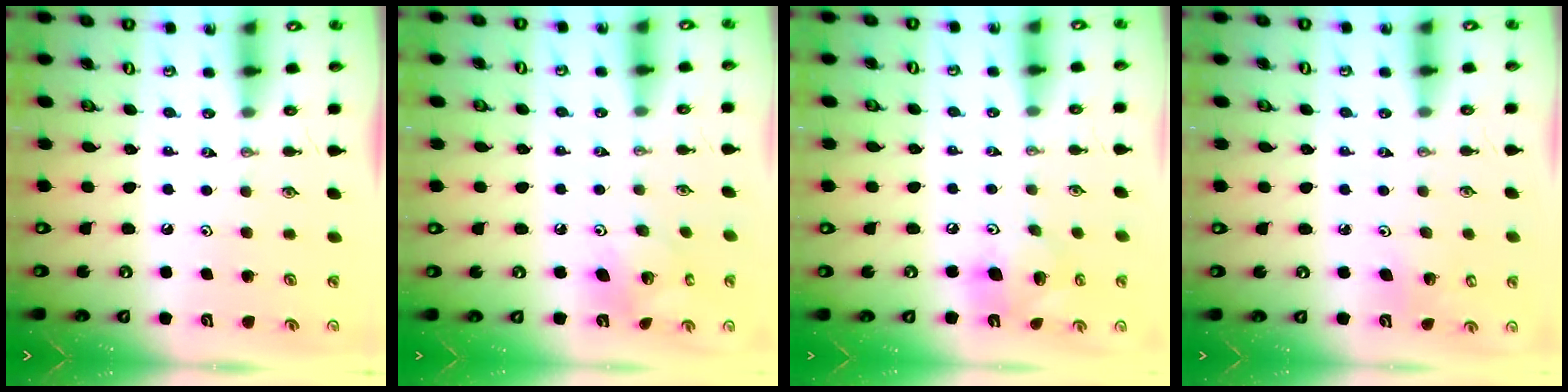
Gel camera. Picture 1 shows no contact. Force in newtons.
{"total": 7.8, "press": 7.8, "slide": 0.1}
{"total": 12.8, "press": 12.4, "slide": 2.8}
{"total": 4.7, "press": 4.3, "slide": 1.7}